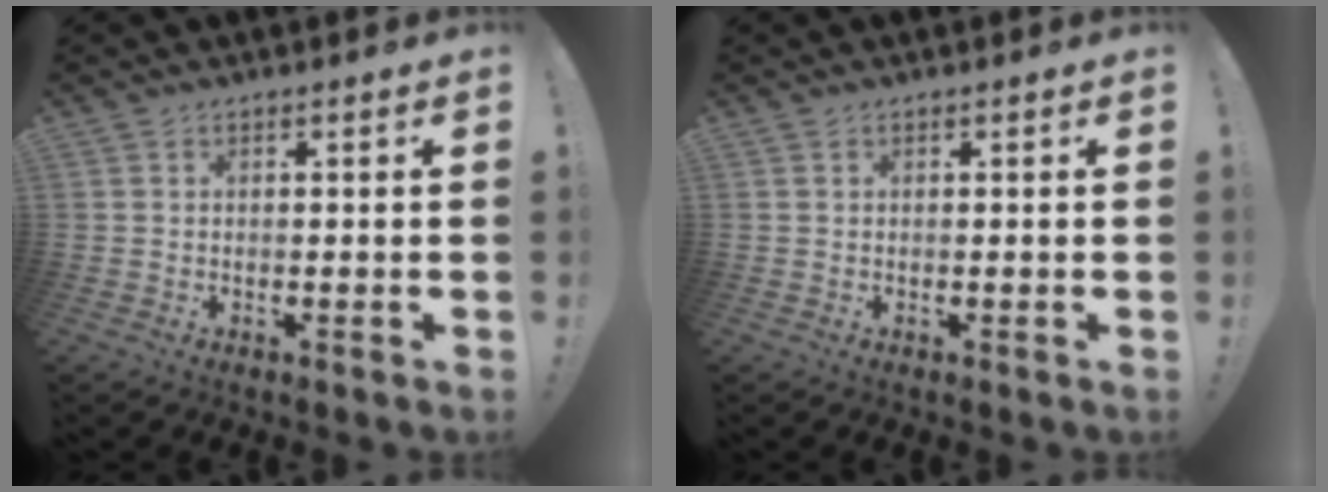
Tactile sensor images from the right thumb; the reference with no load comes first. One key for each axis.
{"total": 0.0}